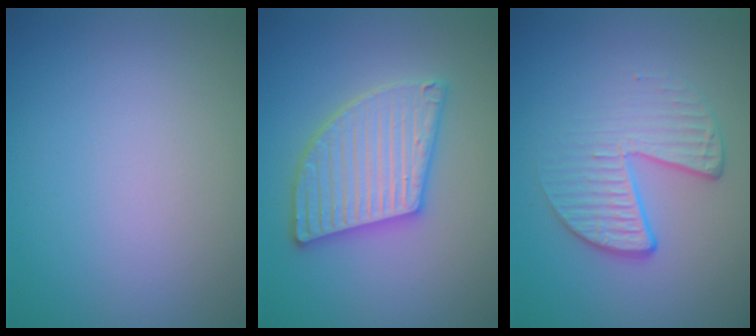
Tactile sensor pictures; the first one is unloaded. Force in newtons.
{"total": 5.5, "press": 5.5, "slide": 0.5}
{"total": 4.3, "press": 2.7, "slide": 3.3}